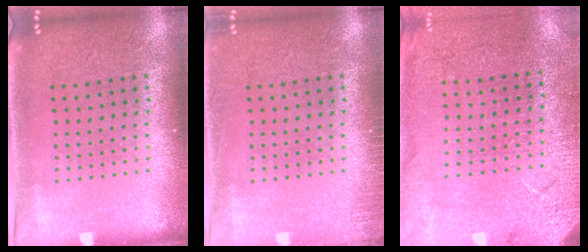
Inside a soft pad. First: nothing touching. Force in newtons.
{"total": 1.1, "press": 1.1, "slide": 0.2}
{"total": 2.6, "press": 2.6, "slide": 0.2}